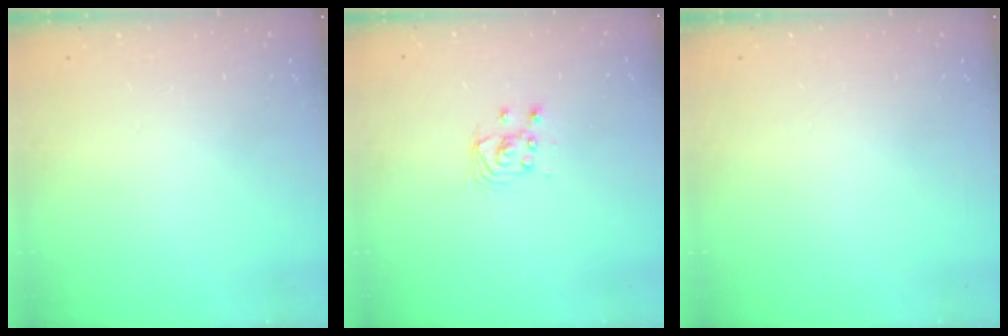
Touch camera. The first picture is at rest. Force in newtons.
{"total": 2.9, "press": 2.9, "slide": 0.2}
{"total": 0.0}